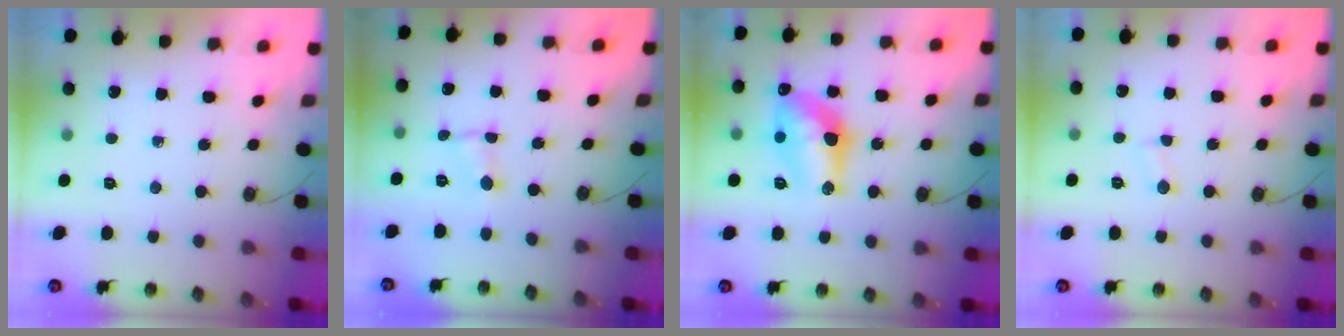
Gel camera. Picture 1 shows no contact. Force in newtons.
{"total": 0.7, "press": 0.7, "slide": 0.1}
{"total": 12.5, "press": 12.5, "slide": 0.9}
{"total": 1.8, "press": 1.8, "slide": 0.2}